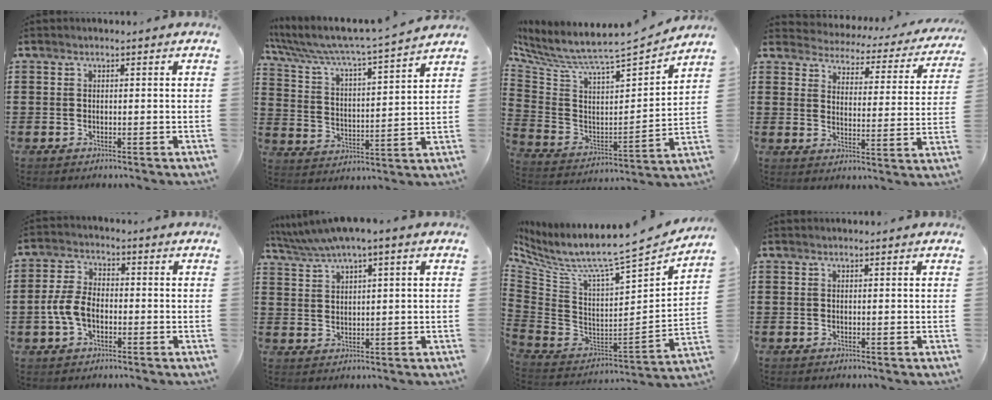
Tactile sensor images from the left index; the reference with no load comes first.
{"total": 6.6, "force": [6.0, -0.2, 2.7], "torque": [-0.080, -0.046, 0.096]}
{"total": 5.0, "force": [4.5, 0.8, 2.0], "torque": [-0.069, -0.057, 0.067]}
{"total": 2.6, "force": [2.6, 0.3, 0.0], "torque": [-0.024, -0.028, 0.034]}
{"total": 5.9, "force": [-1.5, 3.5, 4.5], "torque": [-0.113, 0.000, -0.036]}
{"total": 3.2, "force": [2.3, 0.1, 2.2], "torque": [-0.050, -0.005, 0.037]}
{"total": 6.6, "force": [4.9, 0.7, 4.4], "torque": [-0.108, -0.052, 0.070]}
{"total": 0.0}